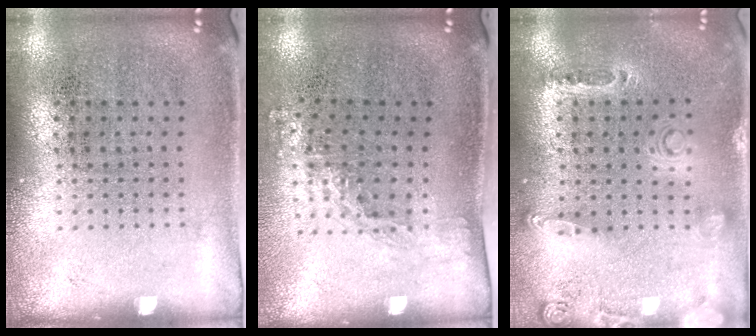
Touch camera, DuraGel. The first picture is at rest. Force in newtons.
{"total": 1.4, "press": 1.1, "slide": 0.9}
{"total": 0.6, "press": 0.6, "slide": 0.3}